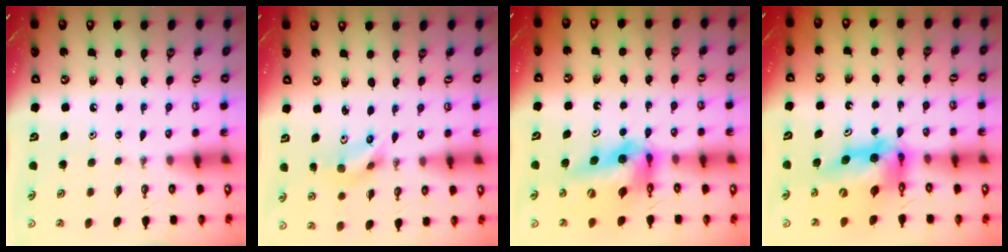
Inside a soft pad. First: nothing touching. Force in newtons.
{"total": 5.9, "press": 3.3, "slide": 4.9}
{"total": 14.2, "press": 14.0, "slide": 2.2}
{"total": 12.9, "press": 12.8, "slide": 1.3}